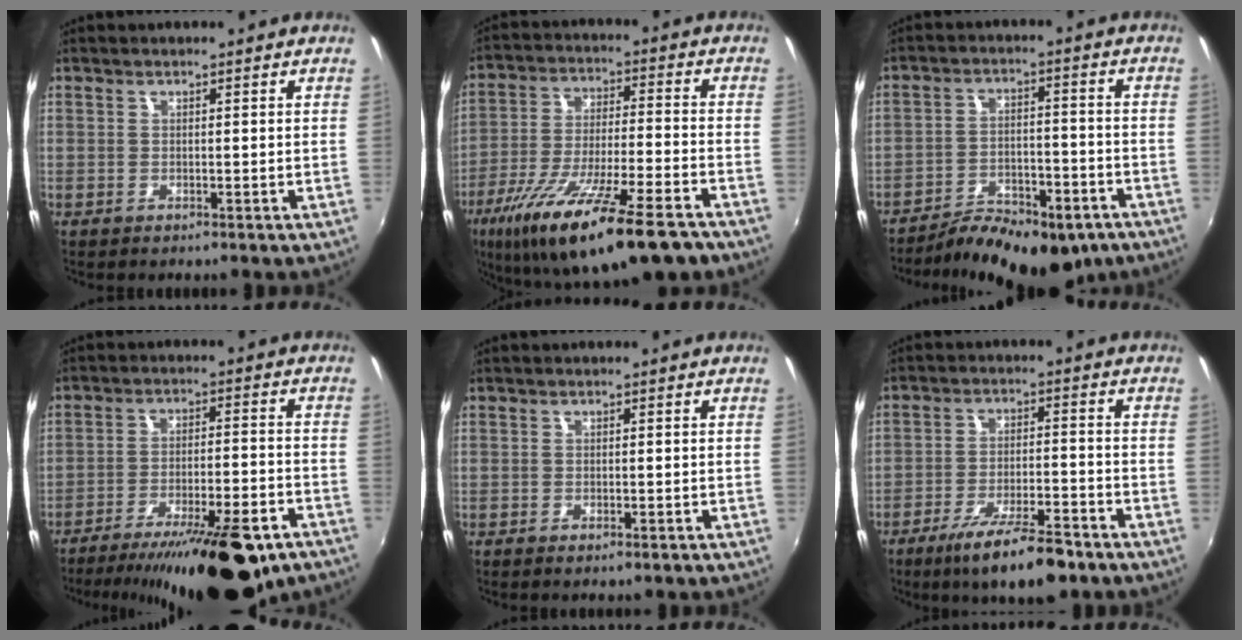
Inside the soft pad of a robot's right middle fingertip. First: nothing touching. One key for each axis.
{"total": 23.4, "fx": -15.6, "fy": 4.5, "fz": 16.8, "tx": -0.302, "ty": -0.056, "tz": -0.253}
{"total": 17.1, "fx": -12.5, "fy": 6.9, "fz": 9.4, "tx": -0.166, "ty": -0.013, "tz": -0.169}
{"total": 21.7, "fx": -15.8, "fy": 6.2, "fz": 13.6, "tx": -0.221, "ty": -0.028, "tz": -0.223}
{"total": 1.2, "fx": -0.8, "fy": 0.4, "fz": 0.8, "tx": -0.014, "ty": -0.002, "tz": -0.011}
{"total": 12.1, "fx": -8.6, "fy": 2.7, "fz": 8.0, "tx": -0.155, "ty": -0.018, "tz": -0.140}